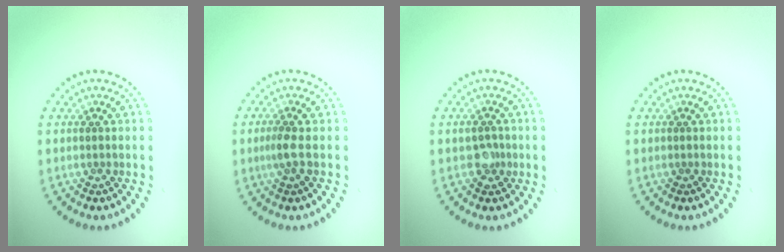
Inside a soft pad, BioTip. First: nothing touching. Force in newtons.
{"total": 1.3, "press": 1.1, "slide": 0.8}
{"total": 1.4, "press": 1.4, "slide": 0.1}
{"total": 0.0}